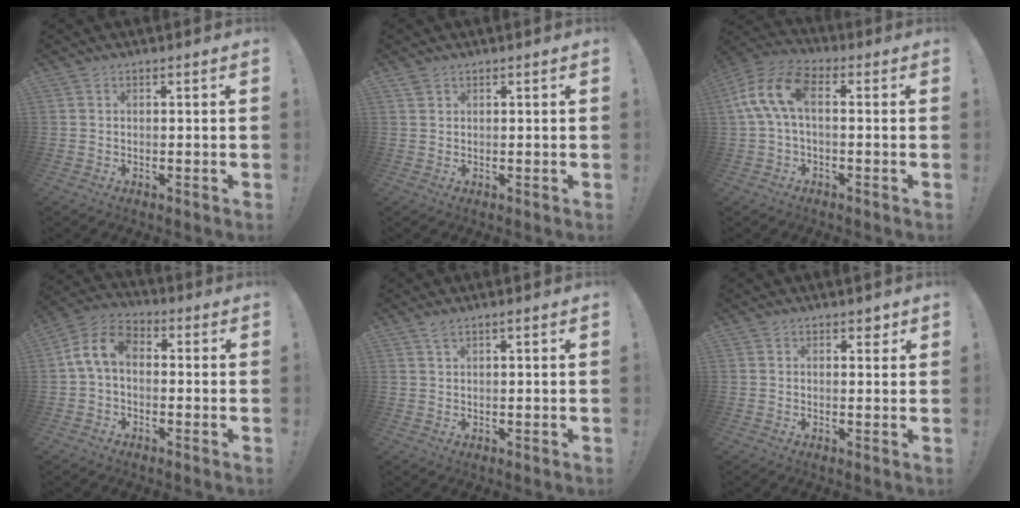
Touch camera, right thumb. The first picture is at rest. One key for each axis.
{"total": 1.3, "fx": 1.0, "fy": 0.7, "fz": 0.4, "tx": -0.004, "ty": -0.003, "tz": 0.018}
{"total": 11.4, "fx": 1.5, "fy": 5.9, "fz": 9.6, "tx": -0.198, "ty": 0.008, "tz": 0.032}
{"total": 9.3, "fx": 0.4, "fy": 5.9, "fz": 7.2, "tx": -0.141, "ty": 0.013, "tz": 0.010}
{"total": 2.0, "fx": 1.2, "fy": 0.6, "fz": 1.5, "tx": -0.025, "ty": 0.001, "tz": 0.020}
{"total": 2.0, "fx": 1.3, "fy": 1.2, "fz": 1.0, "tx": 0.002, "ty": -0.007, "tz": 0.018}